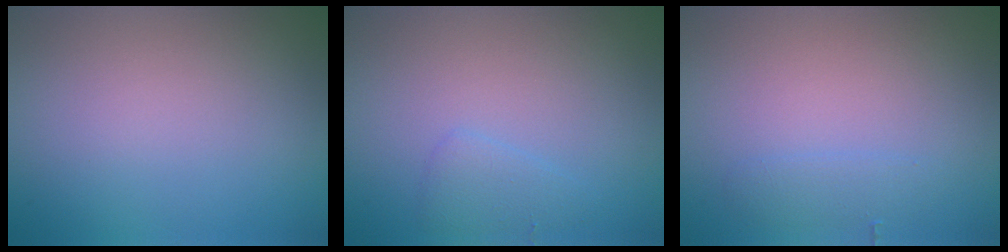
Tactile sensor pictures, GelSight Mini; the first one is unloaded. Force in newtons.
{"total": 1.6, "press": 1.6, "slide": 0.1}
{"total": 1.3, "press": 1.3, "slide": 0.1}